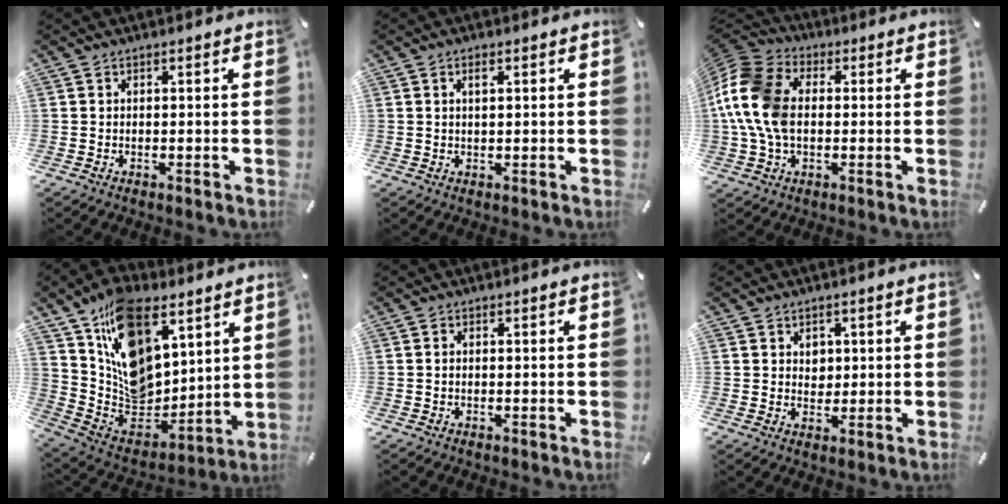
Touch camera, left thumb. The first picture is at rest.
{"total": 1.7, "force": [0.6, 0.7, 1.4], "torque": [-0.022, -0.001, 0.007]}
{"total": 14.6, "force": [0.0, 10.3, 10.3], "torque": [-0.244, 0.010, -0.001]}
{"total": 18.5, "force": [9.4, 12.2, 10.2], "torque": [-0.179, -0.058, 0.181]}
{"total": 0.5, "force": [-0.1, 0.3, 0.4], "torque": [-0.010, 0.001, -0.003]}
{"total": 3.3, "force": [1.2, 3.0, 0.6], "torque": [0.003, -0.005, 0.016]}